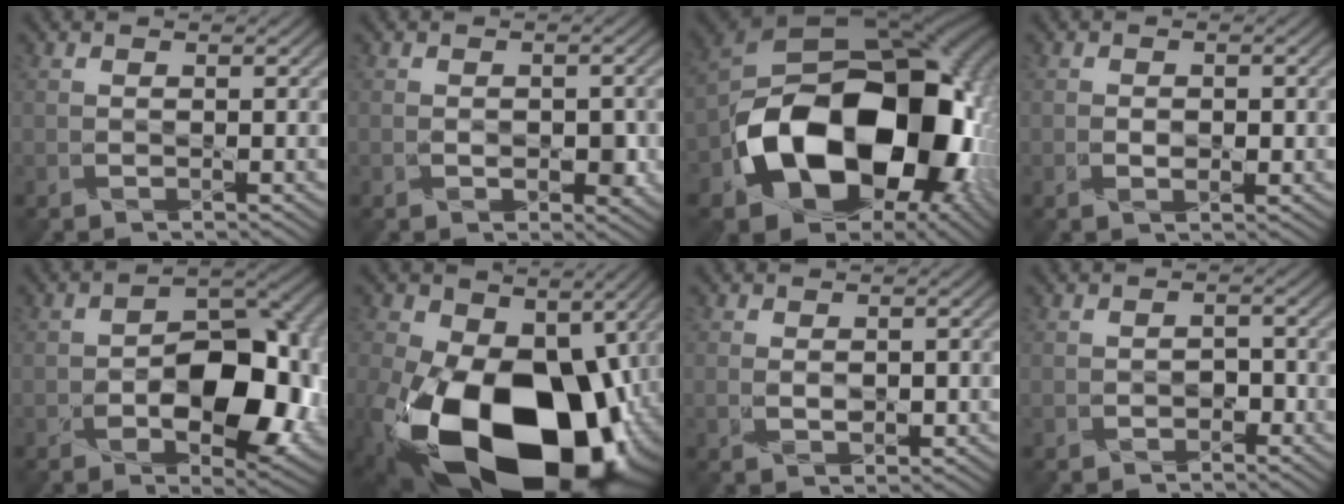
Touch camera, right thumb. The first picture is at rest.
{"total": 2.3, "force": [-0.5, 1.4, 1.7], "torque": [-0.031, -0.008, -0.005]}
{"total": 21.2, "force": [-5.9, 14.3, 14.4], "torque": [-0.275, -0.055, -0.079]}
{"total": 1.4, "force": [-0.3, 0.9, 1.1], "torque": [-0.021, -0.004, -0.002]}
{"total": 11.5, "force": [-2.6, 6.6, 9.0], "torque": [-0.129, -0.010, -0.034]}
{"total": 23.3, "force": [-6.2, 16.0, 15.7], "torque": [-0.328, -0.106, -0.040]}
{"total": 2.0, "force": [-0.1, 1.4, 1.5], "torque": [-0.036, -0.003, 0.003]}
{"total": 1.2, "force": [-1.0, 0.7, 0.2], "torque": [0.001, 0.003, -0.015]}